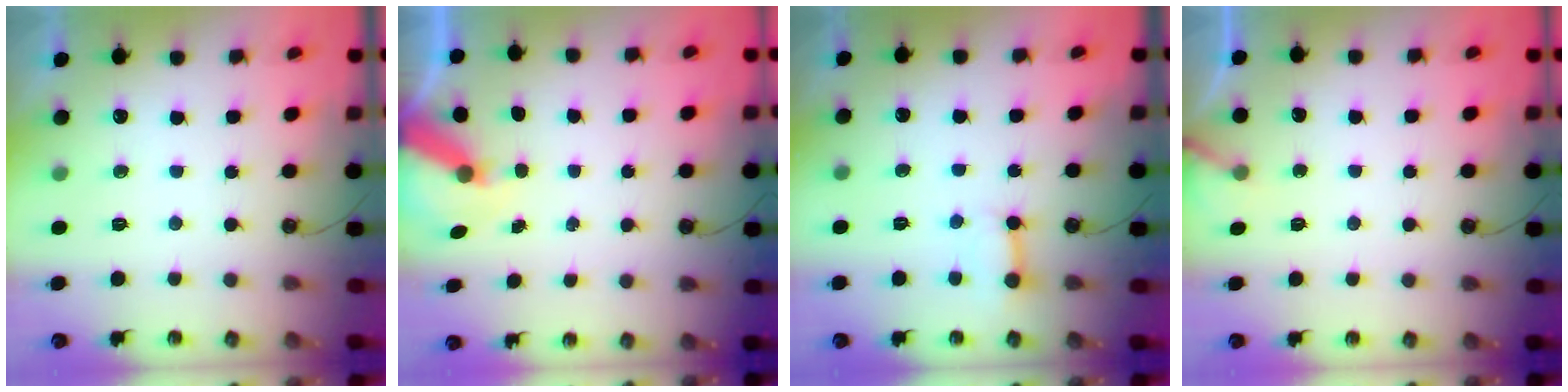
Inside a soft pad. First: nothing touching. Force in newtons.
{"total": 7.8, "press": 7.8, "slide": 0.6}
{"total": 4.2, "press": 4.2, "slide": 0.5}
{"total": 3.0, "press": 3.0, "slide": 0.3}